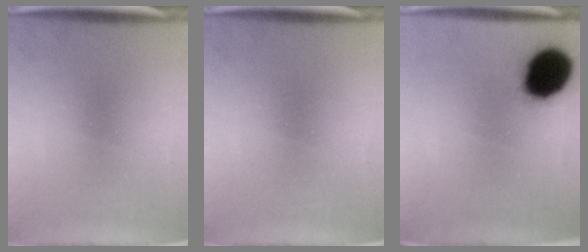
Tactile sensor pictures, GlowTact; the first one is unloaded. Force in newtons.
{"total": 0.0}
{"total": 16.4}